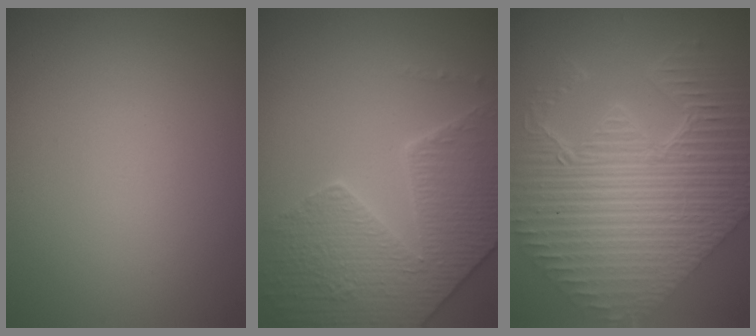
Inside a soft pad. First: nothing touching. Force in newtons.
{"total": 6.6, "press": 5.7, "slide": 3.4}
{"total": 11.5, "press": 7.7, "slide": 8.4}